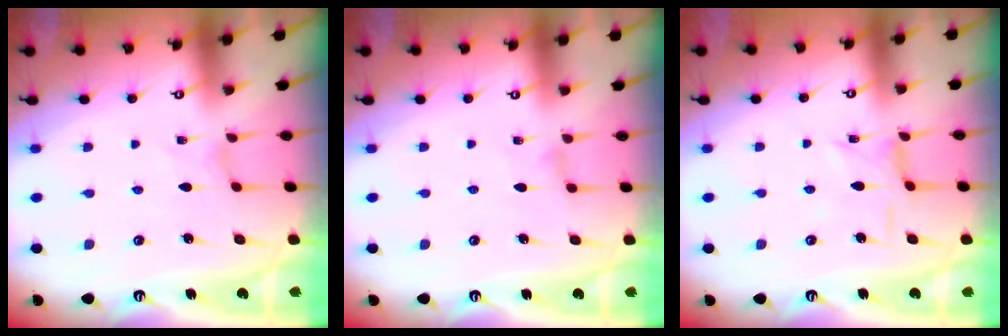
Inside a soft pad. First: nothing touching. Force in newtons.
{"total": 0.6, "press": 0.5, "slide": 0.3}
{"total": 2.2, "press": 2.2, "slide": 0.4}